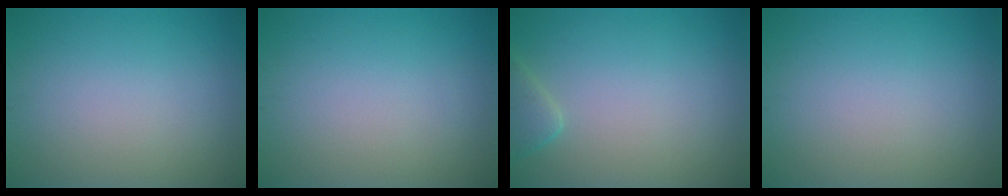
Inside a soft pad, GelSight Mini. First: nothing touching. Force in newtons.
{"total": 0.0}
{"total": 1.8, "press": 1.8, "slide": 0.2}
{"total": 0.0}